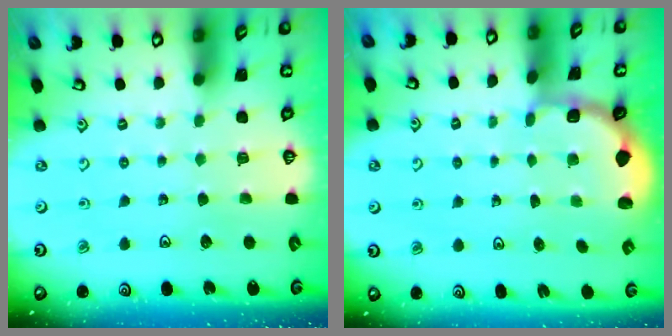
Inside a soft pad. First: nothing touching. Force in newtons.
{"total": 1.8, "press": 1.7, "slide": 0.7}